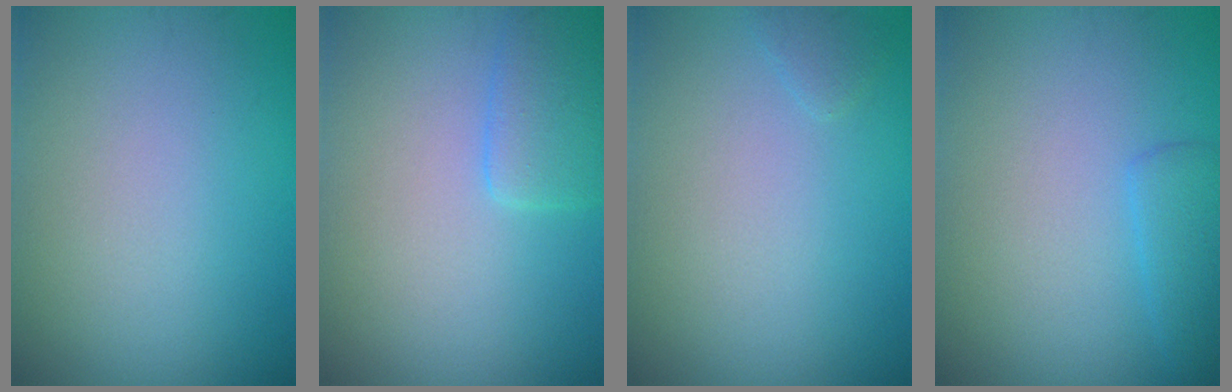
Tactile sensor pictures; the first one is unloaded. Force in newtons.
{"total": 2.6, "press": 2.5, "slide": 0.2}
{"total": 0.6, "press": 0.6, "slide": 0.1}
{"total": 2.0, "press": 1.9, "slide": 0.2}